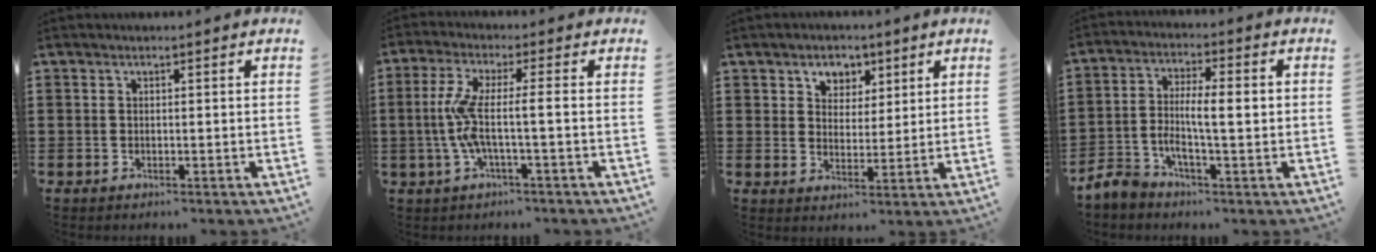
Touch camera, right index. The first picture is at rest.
{"total": 6.3, "force": [-1.1, 0.2, 6.2], "torque": [-0.149, -0.019, -0.034]}
{"total": 3.7, "force": [2.2, 2.9, 0.6], "torque": [-0.030, 0.013, 0.038]}
{"total": 7.1, "force": [-1.5, 2.4, 6.4], "torque": [-0.125, 0.000, -0.030]}